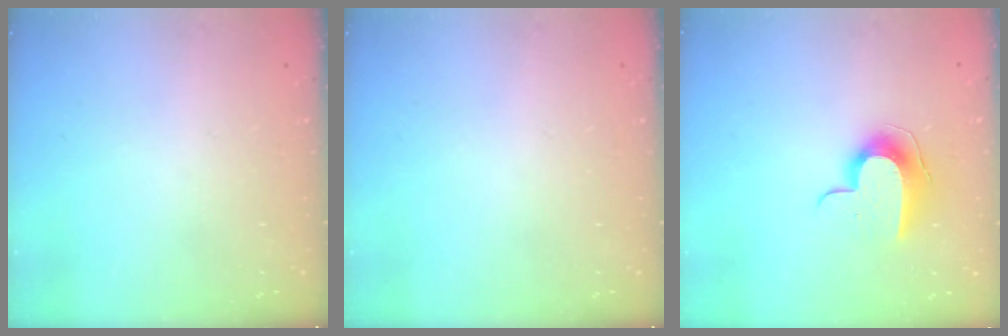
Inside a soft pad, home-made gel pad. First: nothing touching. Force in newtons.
{"total": 0.0}
{"total": 9.5, "press": 9.5, "slide": 0.4}